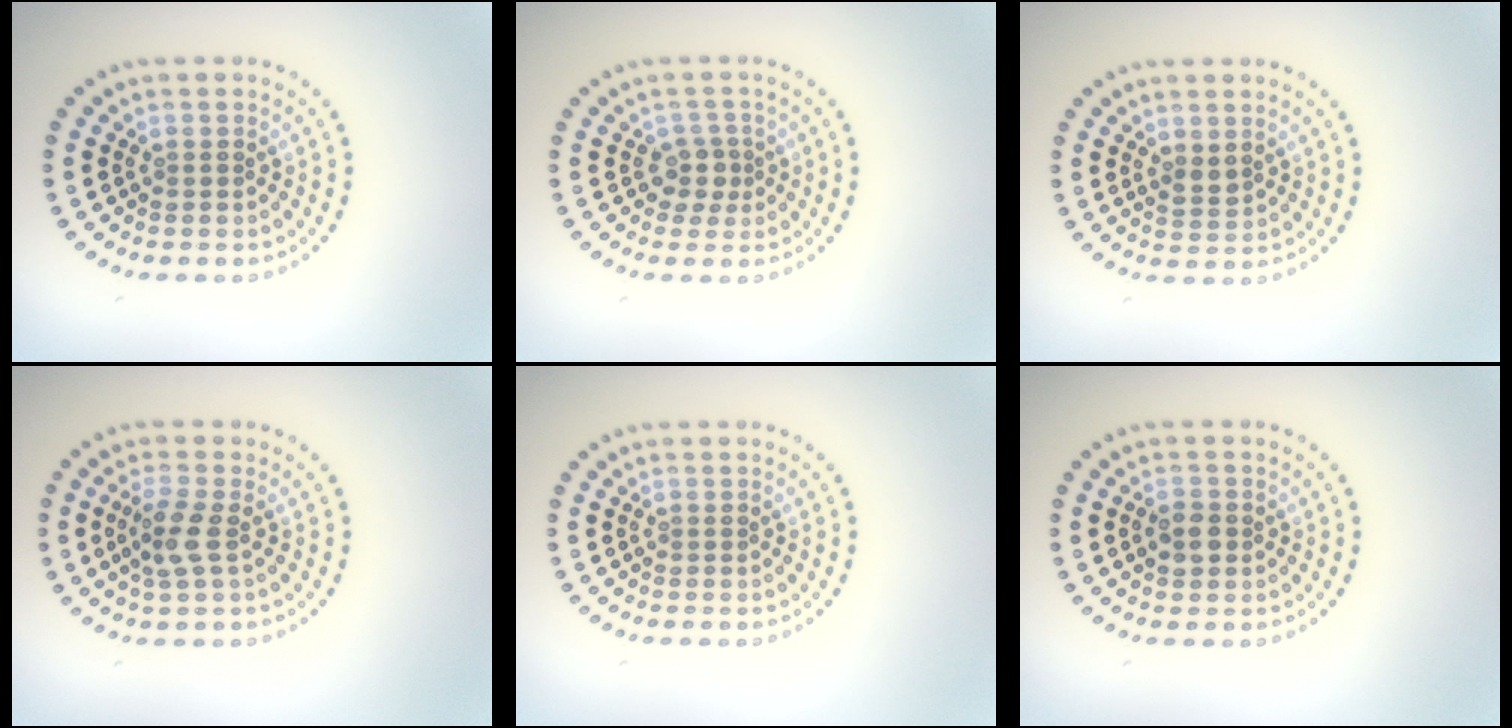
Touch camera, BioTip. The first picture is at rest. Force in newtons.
{"total": 2.0, "press": 1.6, "slide": 1.2}
{"total": 1.3, "press": 1.1, "slide": 0.6}
{"total": 2.6, "press": 2.4, "slide": 1.2}
{"total": 0.0}
{"total": 1.7, "press": 1.7, "slide": 0.2}